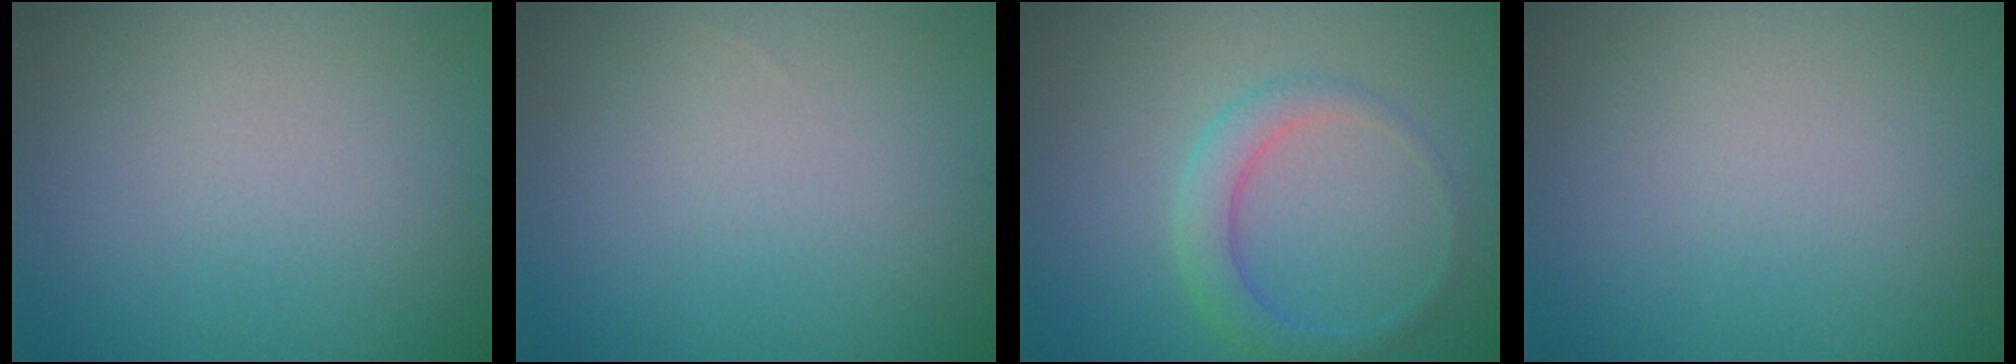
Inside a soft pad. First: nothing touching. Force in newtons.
{"total": 0.0}
{"total": 3.0, "press": 3.0, "slide": 0.1}
{"total": 0.0}